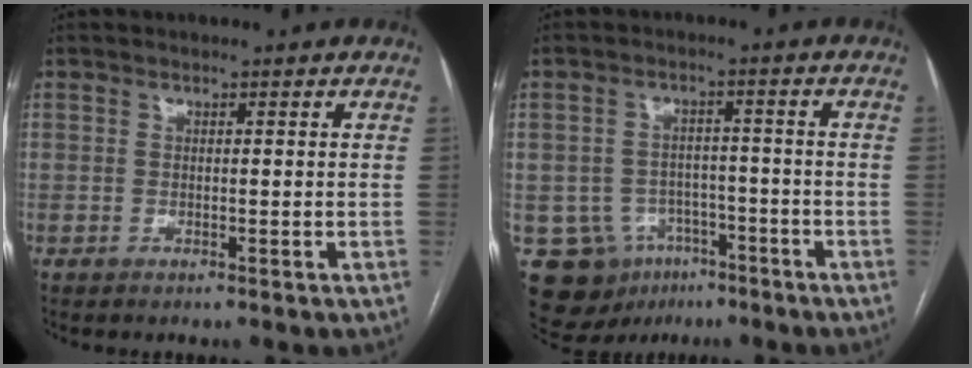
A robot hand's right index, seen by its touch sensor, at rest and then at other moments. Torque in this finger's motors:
{"motor_torque": [-0.41, 0.22, -0.80, -0.21]}